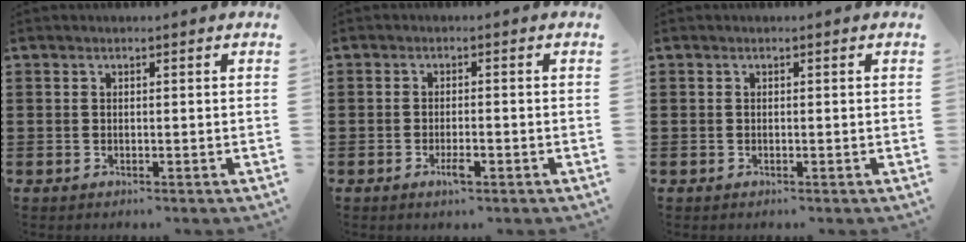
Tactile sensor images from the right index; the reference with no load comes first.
{"total": 2.5, "force": [-1.2, 0.6, 2.1], "torque": [-0.043, -0.002, -0.024]}
{"total": 0.0}